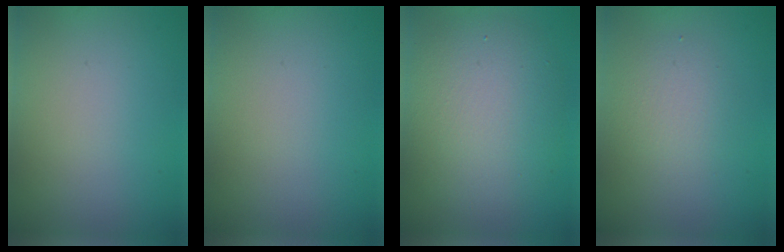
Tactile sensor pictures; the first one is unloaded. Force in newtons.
{"total": 0.0}
{"total": 7.7, "press": 7.6, "slide": 0.6}
{"total": 2.4, "press": 2.4, "slide": 0.2}